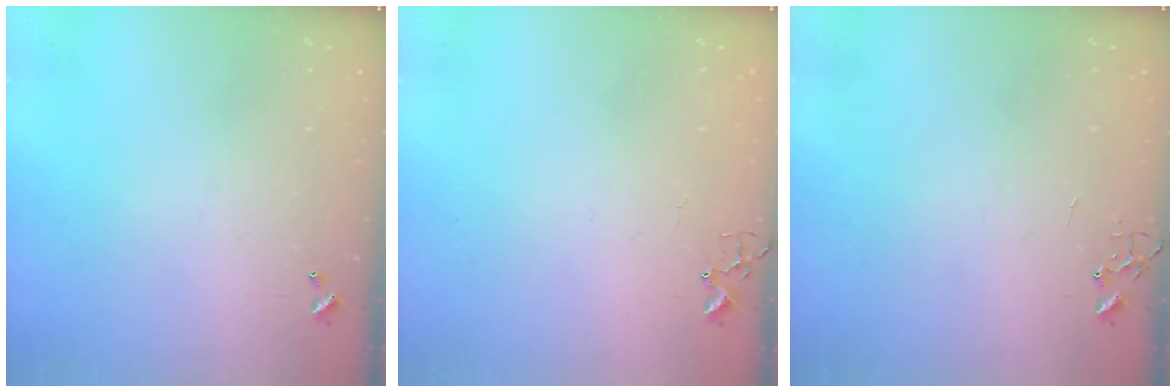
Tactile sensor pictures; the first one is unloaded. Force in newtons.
{"total": 3.3, "press": 3.3, "slide": 0.5}
{"total": 0.0}